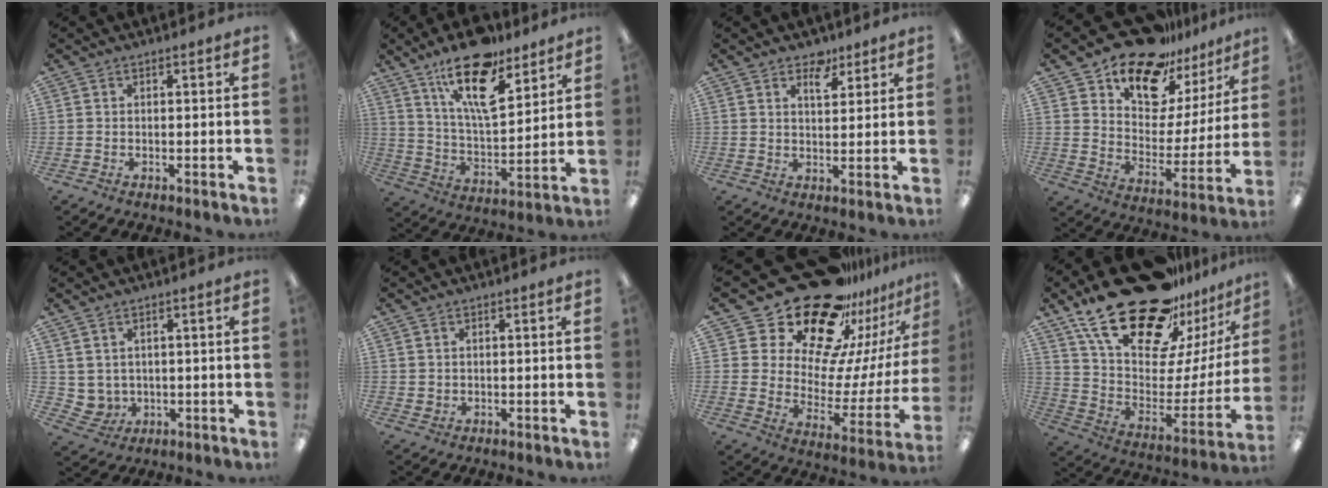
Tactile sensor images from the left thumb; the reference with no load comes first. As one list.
[{"total": 19.0, "force": [12.4, 7.6, 12.3], "torque": [-0.198, -0.063, 0.207]}, {"total": 5.2, "force": [3.6, 2.7, 2.6], "torque": [-0.021, -0.021, 0.059]}, {"total": 17.5, "force": [14.8, 7.7, 5.2], "torque": [-0.099, -0.122, 0.265]}, {"total": 3.7, "force": [2.1, 3.1, 0.7], "torque": [-0.032, -0.012, 0.040]}, {"total": 1.2, "force": [0.7, 1.0, 0.1], "torque": [-0.003, 0.002, 0.011]}, {"total": 25.8, "force": [19.6, 13.0, 10.6], "torque": [-0.171, -0.146, 0.361]}, {"total": 28.6, "force": [20.0, 13.0, 15.7], "torque": [-0.266, -0.123, 0.367]}]